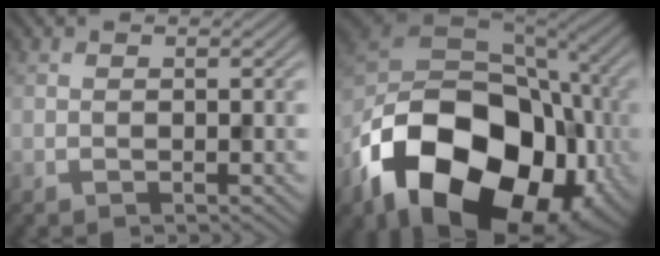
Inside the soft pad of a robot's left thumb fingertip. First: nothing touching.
{"total": 21.3, "force": [-8.7, 14.5, 12.9], "torque": [-0.284, -0.047, -0.132]}